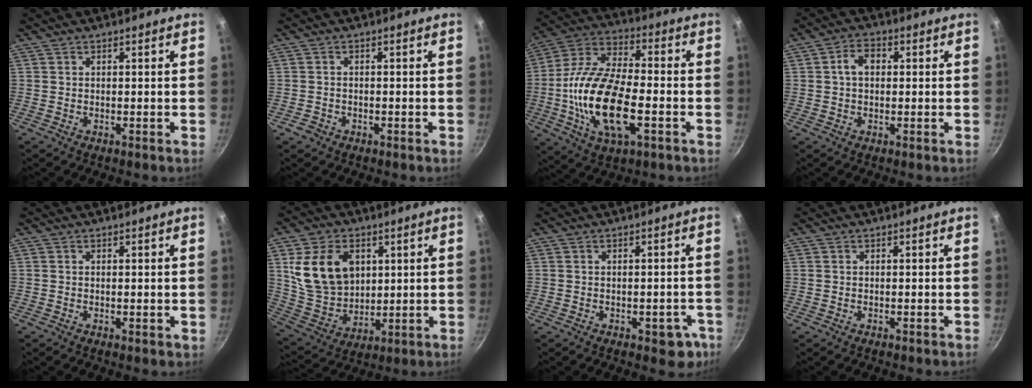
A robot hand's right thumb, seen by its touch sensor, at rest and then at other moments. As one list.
[{"total": 1.7, "force": [-1.0, 1.3, 0.5], "torque": [-0.011, 0.011, -0.013]}, {"total": 20.8, "force": [-4.4, 9.5, 18.0], "torque": [-0.340, 0.022, -0.093]}, {"total": 4.7, "force": [0.6, 3.3, 3.3], "torque": [-0.041, 0.015, 0.003]}, {"total": 0.9, "force": [0.1, 0.4, 0.8], "torque": [-0.010, -0.002, 0.000]}, {"total": 16.1, "force": [4.4, 11.8, 10.1], "torque": [-0.163, -0.017, 0.096]}, {"total": 5.3, "force": [-2.1, 2.9, 3.9], "torque": [-0.022, 0.017, -0.017]}, {"total": 0.0}]